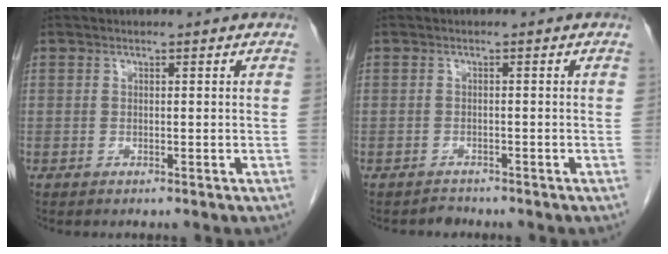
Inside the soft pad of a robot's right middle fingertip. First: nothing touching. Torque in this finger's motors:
{"motor_torque": [-0.12, -0.01, 0.01, 0.00]}